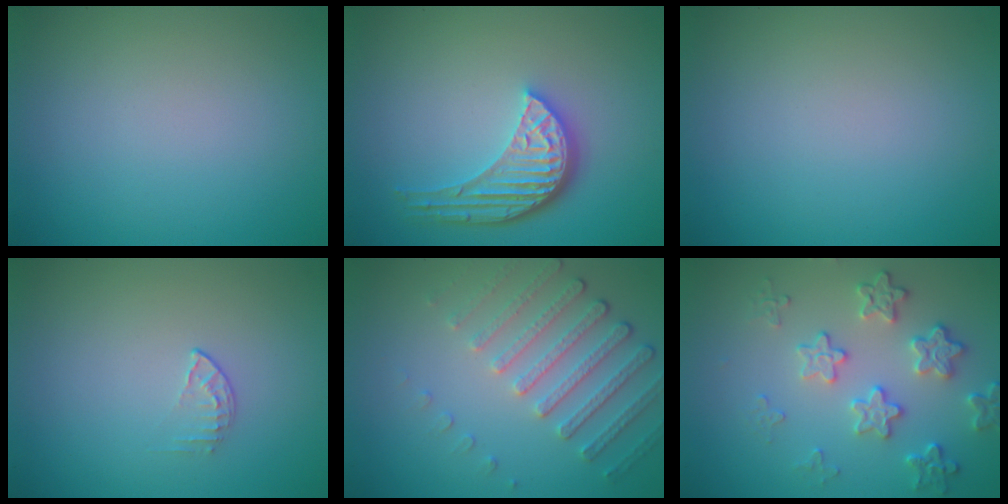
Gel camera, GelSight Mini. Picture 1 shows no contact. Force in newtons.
{"total": 5.1, "press": 3.8, "slide": 3.4}
{"total": 0.0}
{"total": 0.8, "press": 0.6, "slide": 0.6}
{"total": 4.5, "press": 3.4, "slide": 3.0}
{"total": 4.0, "press": 3.5, "slide": 2.1}